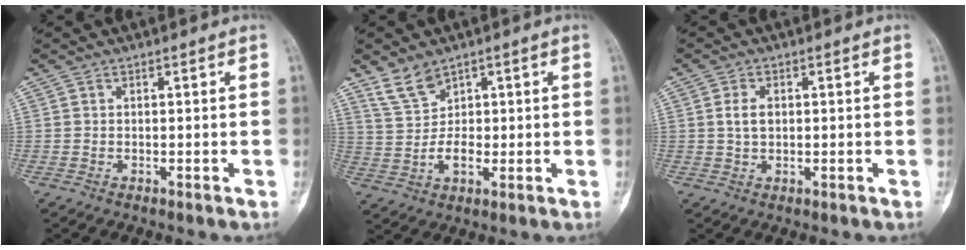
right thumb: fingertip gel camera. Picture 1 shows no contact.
{"total": 6.1, "force": [3.5, 4.1, 2.9], "torque": [-0.041, -0.020, 0.079]}
{"total": 3.1, "force": [0.4, 1.9, 2.3], "torque": [-0.040, 0.003, 0.008]}